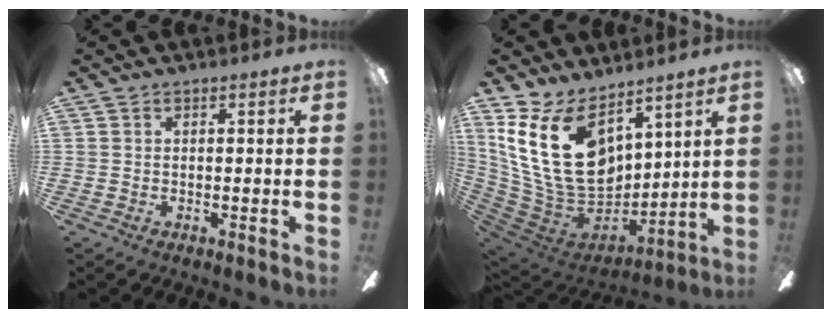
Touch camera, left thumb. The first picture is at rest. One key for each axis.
{"total": 22.6, "fx": 8.3, "fy": 14.3, "fz": 15.4, "tx": -0.327, "ty": -0.042, "tz": 0.155}